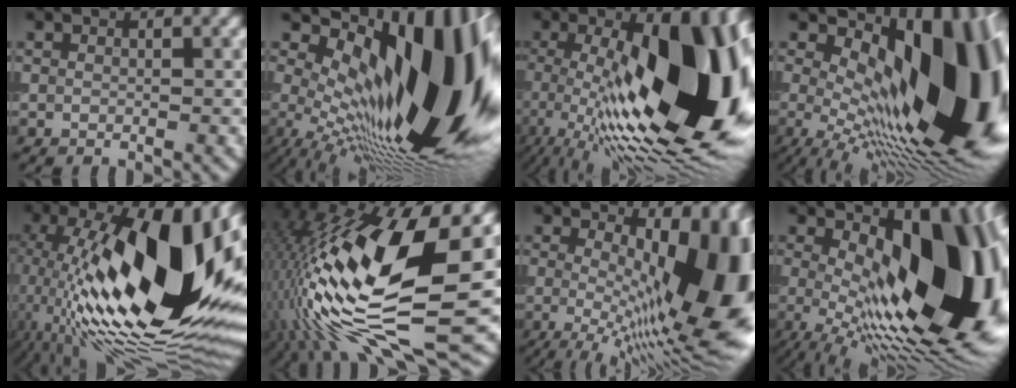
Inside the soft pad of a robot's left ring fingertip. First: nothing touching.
{"total": 19.0, "force": [2.9, 8.4, 16.8], "torque": [-0.242, 0.019, 0.039]}
{"total": 18.7, "force": [-0.2, 7.4, 17.2], "torque": [-0.250, 0.009, -0.001]}
{"total": 17.2, "force": [1.4, 7.9, 15.2], "torque": [-0.206, 0.022, 0.015]}
{"total": 20.9, "force": [2.0, 8.2, 19.1], "torque": [-0.329, -0.014, 0.042]}
{"total": 17.9, "force": [-0.8, 6.9, 16.5], "torque": [-0.327, -0.010, -0.020]}
{"total": 16.7, "force": [1.0, 7.6, 14.9], "torque": [-0.172, 0.008, 0.015]}
{"total": 18.5, "force": [0.0, 8.8, 16.3], "torque": [-0.209, 0.007, 0.007]}